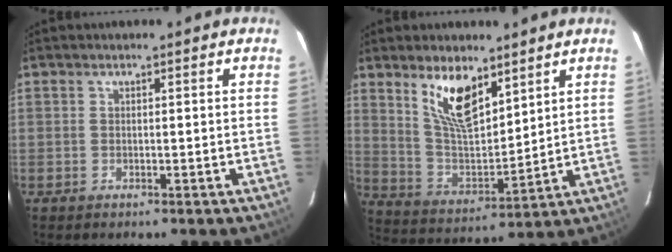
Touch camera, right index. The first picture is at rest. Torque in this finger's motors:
{"motor_torque": [1.04, 0.96, 0.43, 0.08]}